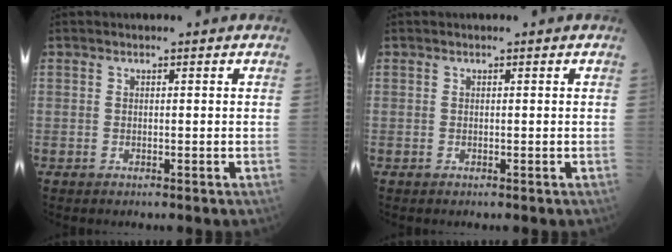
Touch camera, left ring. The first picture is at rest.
{"total": 0.0}